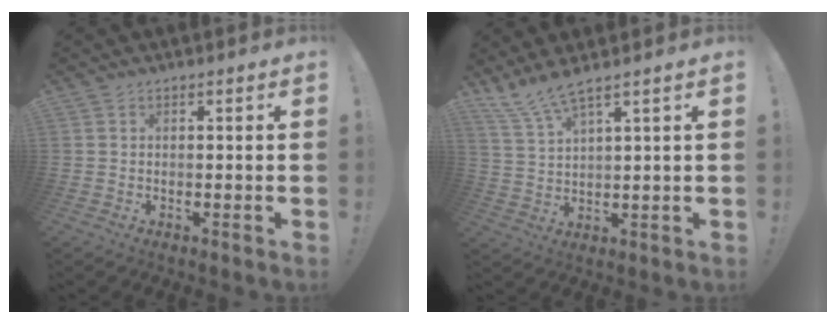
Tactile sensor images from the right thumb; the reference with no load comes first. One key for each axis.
{"total": 6.2, "fx": 5.2, "fy": 0.2, "fz": 3.5, "tx": -0.087, "ty": -0.021, "tz": 0.096}